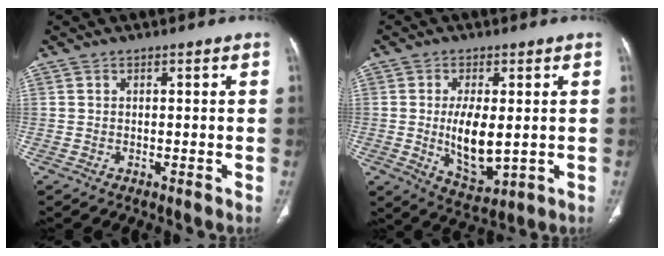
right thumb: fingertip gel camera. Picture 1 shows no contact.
{"total": 9.9, "force": [-0.1, 4.6, 8.8], "torque": [-0.148, -0.021, 0.012]}